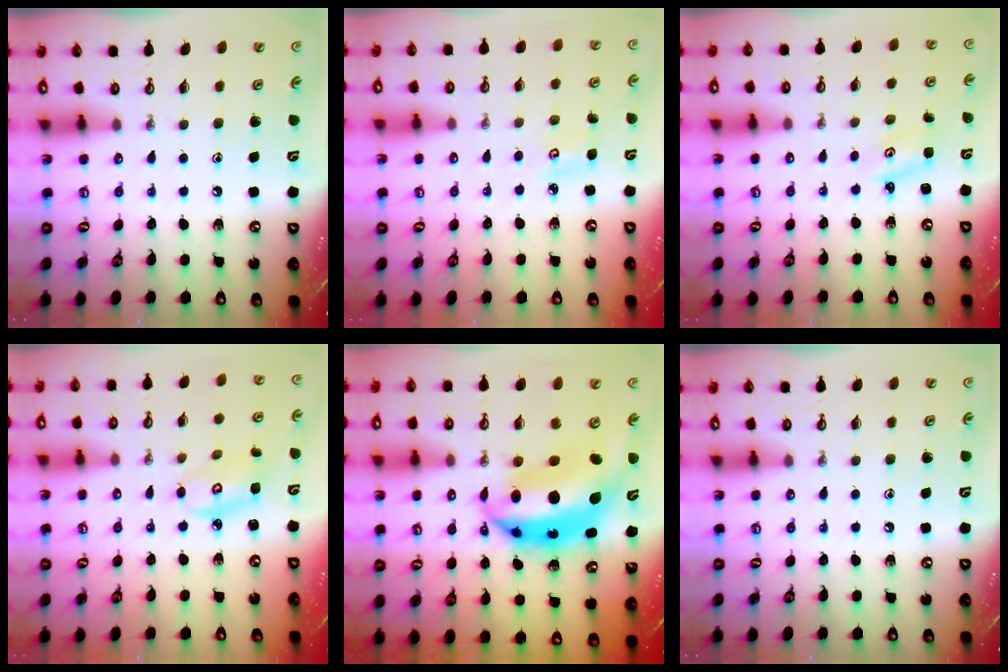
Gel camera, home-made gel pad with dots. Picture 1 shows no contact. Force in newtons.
{"total": 4.1, "press": 4.1, "slide": 0.3}
{"total": 1.6, "press": 1.6, "slide": 0.2}
{"total": 5.9, "press": 5.9, "slide": 0.5}
{"total": 13.1, "press": 13.0, "slide": 1.3}
{"total": 0.0}